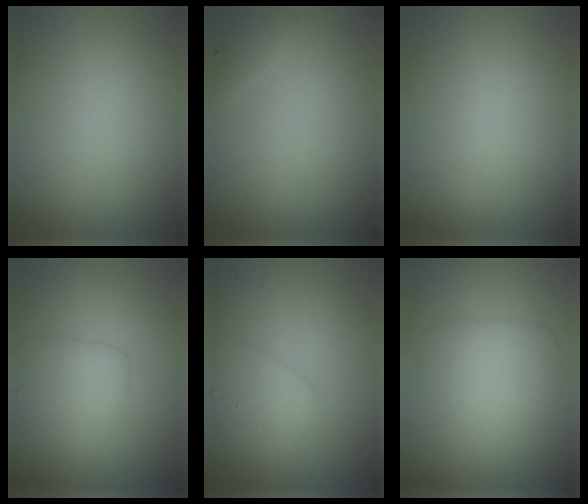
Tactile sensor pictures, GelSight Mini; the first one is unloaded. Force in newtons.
{"total": 0.8, "press": 0.8, "slide": 0.1}
{"total": 0.0}
{"total": 3.3, "press": 3.3, "slide": 0.1}
{"total": 2.6, "press": 2.6, "slide": 0.1}
{"total": 4.0, "press": 4.0, "slide": 0.0}